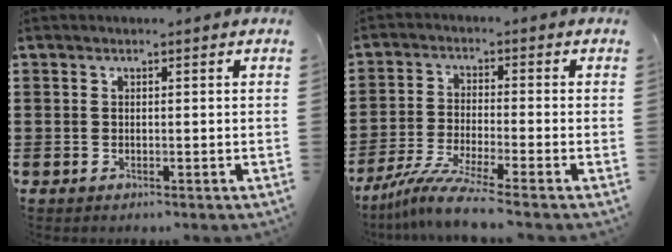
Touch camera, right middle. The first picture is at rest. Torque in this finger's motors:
{"motor_torque": [1.46, -0.68, 0.51, 0.15]}